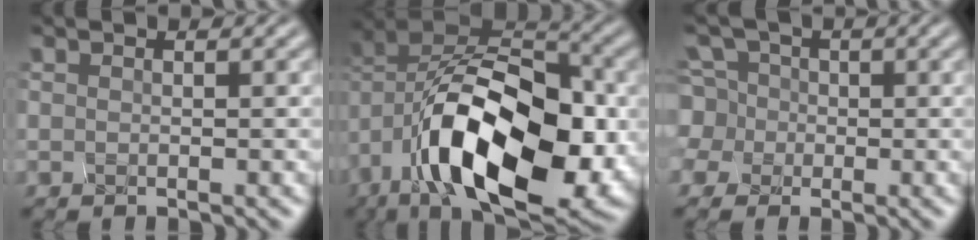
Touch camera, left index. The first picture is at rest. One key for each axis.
{"total": 15.3, "fx": -4.8, "fy": 9.3, "fz": 11.2, "tx": -0.180, "ty": -0.017, "tz": -0.065}
{"total": 3.8, "fx": -0.1, "fy": 3.8, "fz": 0.1, "tx": -0.017, "ty": 0.026, "tz": -0.017}